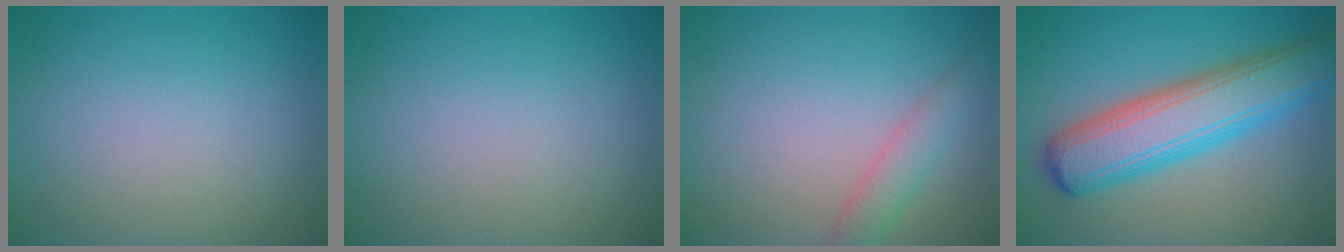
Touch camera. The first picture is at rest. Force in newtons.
{"total": 0.0}
{"total": 2.2, "press": 2.2, "slide": 0.2}
{"total": 8.2, "press": 8.2, "slide": 0.3}